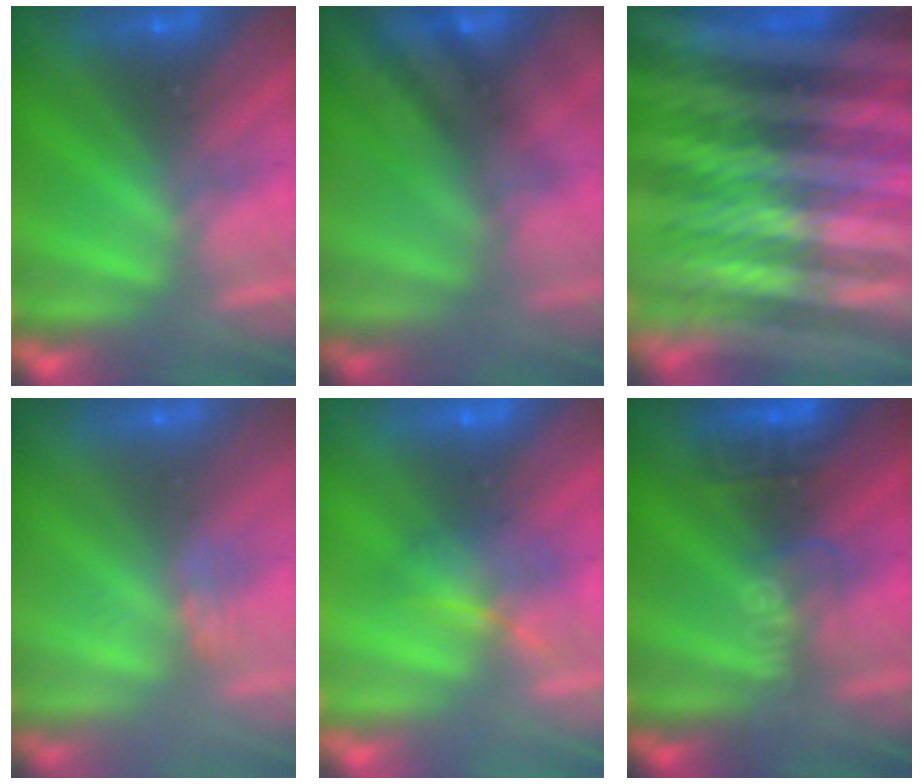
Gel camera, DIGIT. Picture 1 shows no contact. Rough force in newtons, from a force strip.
{"total": 2.4}
{"total": 6.9}
{"total": 2.4}
{"total": 1.6}
{"total": 2.8}